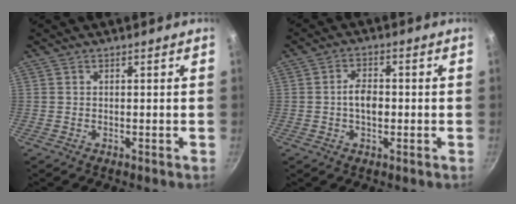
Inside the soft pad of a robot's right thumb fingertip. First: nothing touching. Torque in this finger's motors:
{"motor_torque": [-0.10, 0.14, 0.21, 0.23, 0.14]}